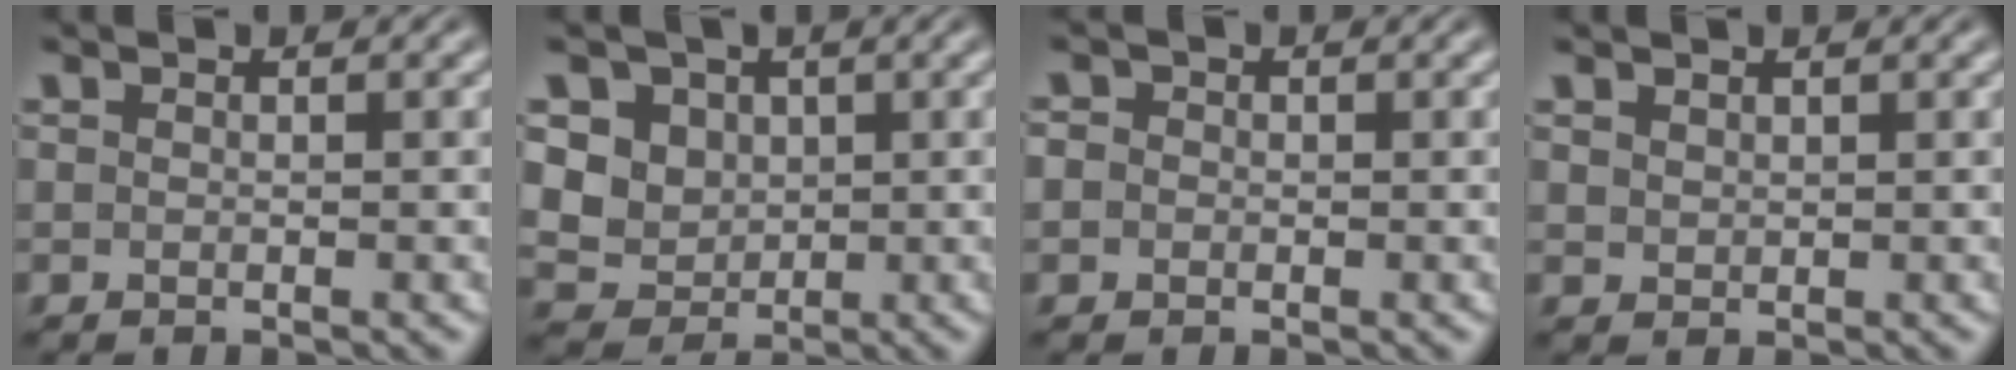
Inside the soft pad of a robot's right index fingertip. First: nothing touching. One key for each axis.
{"total": 9.9, "fx": 0.6, "fy": 9.1, "fz": 3.8, "tx": -0.119, "ty": -0.039, "tz": 0.016}
{"total": 2.1, "fx": -0.3, "fy": 2.0, "fz": 0.6, "tx": -0.020, "ty": -0.005, "tz": -0.009}
{"total": 1.1, "fx": 1.1, "fy": -0.3, "fz": 0.1, "tx": 0.004, "ty": -0.004, "tz": 0.034}